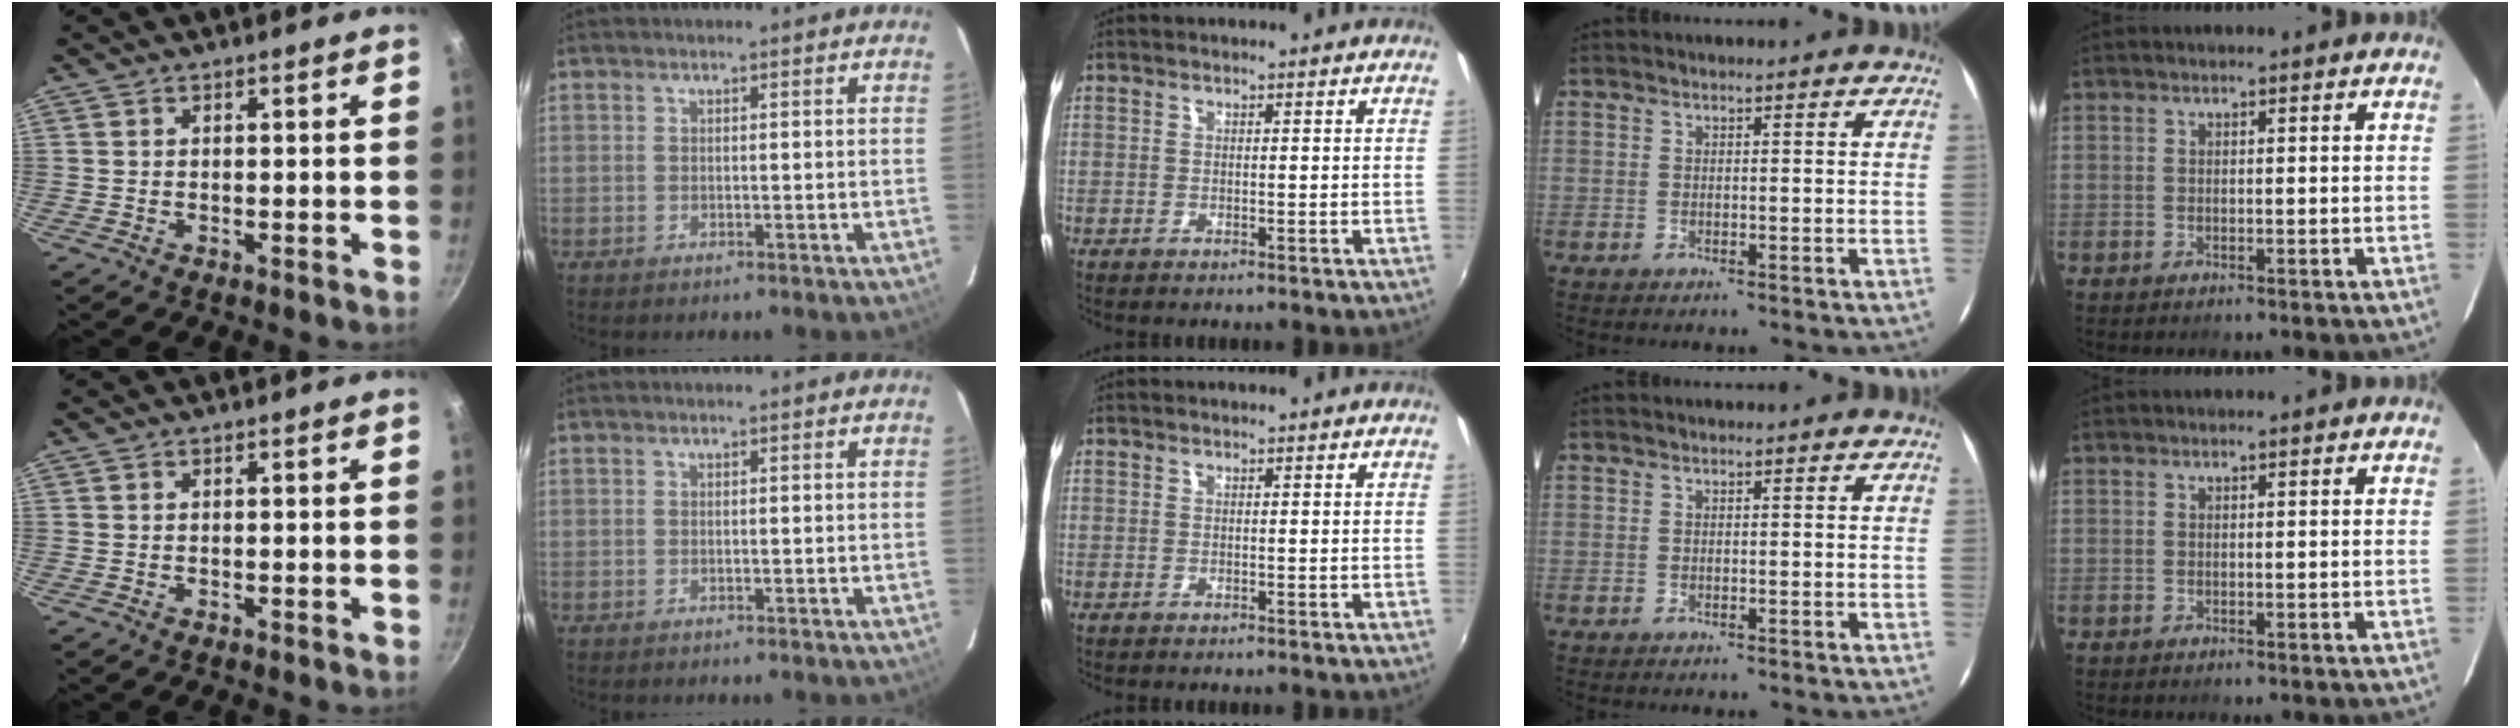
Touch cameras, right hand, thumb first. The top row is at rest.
{}